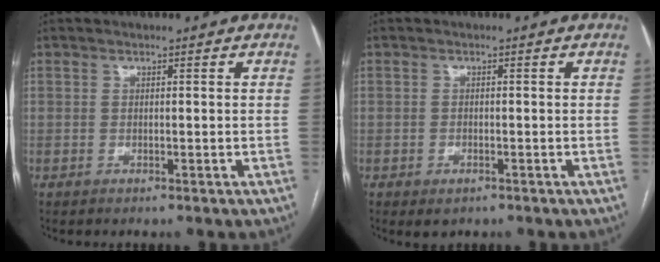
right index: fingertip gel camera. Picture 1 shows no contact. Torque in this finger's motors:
{"motor_torque": [0.33, -0.36, 0.06, 0.00]}